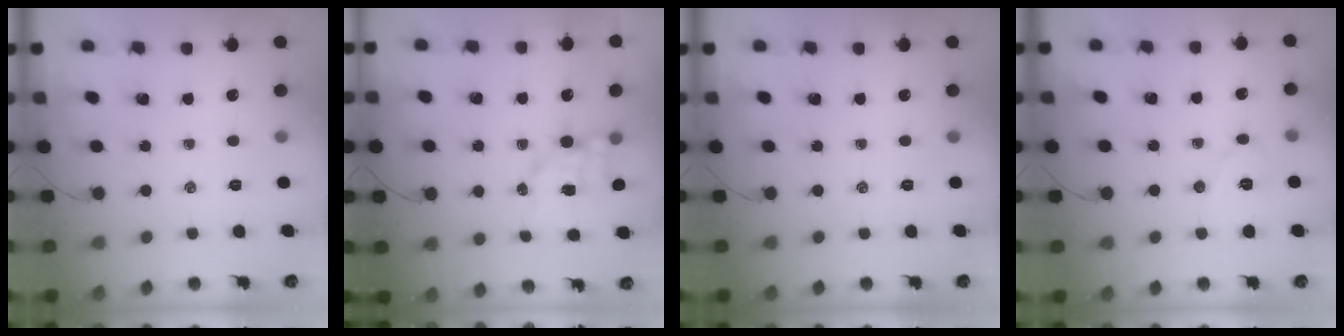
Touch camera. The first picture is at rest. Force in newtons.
{"total": 5.4, "press": 5.4, "slide": 0.5}
{"total": 0.0}
{"total": 6.7, "press": 6.7, "slide": 0.8}